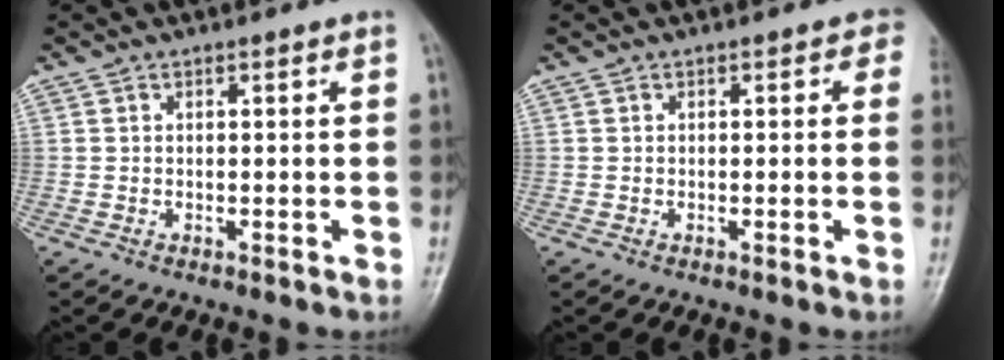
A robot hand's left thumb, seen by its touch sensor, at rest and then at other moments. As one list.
[{"total": 1.4, "force": [0.3, 1.0, 0.9], "torque": [0.014, 0.007, -0.009]}]